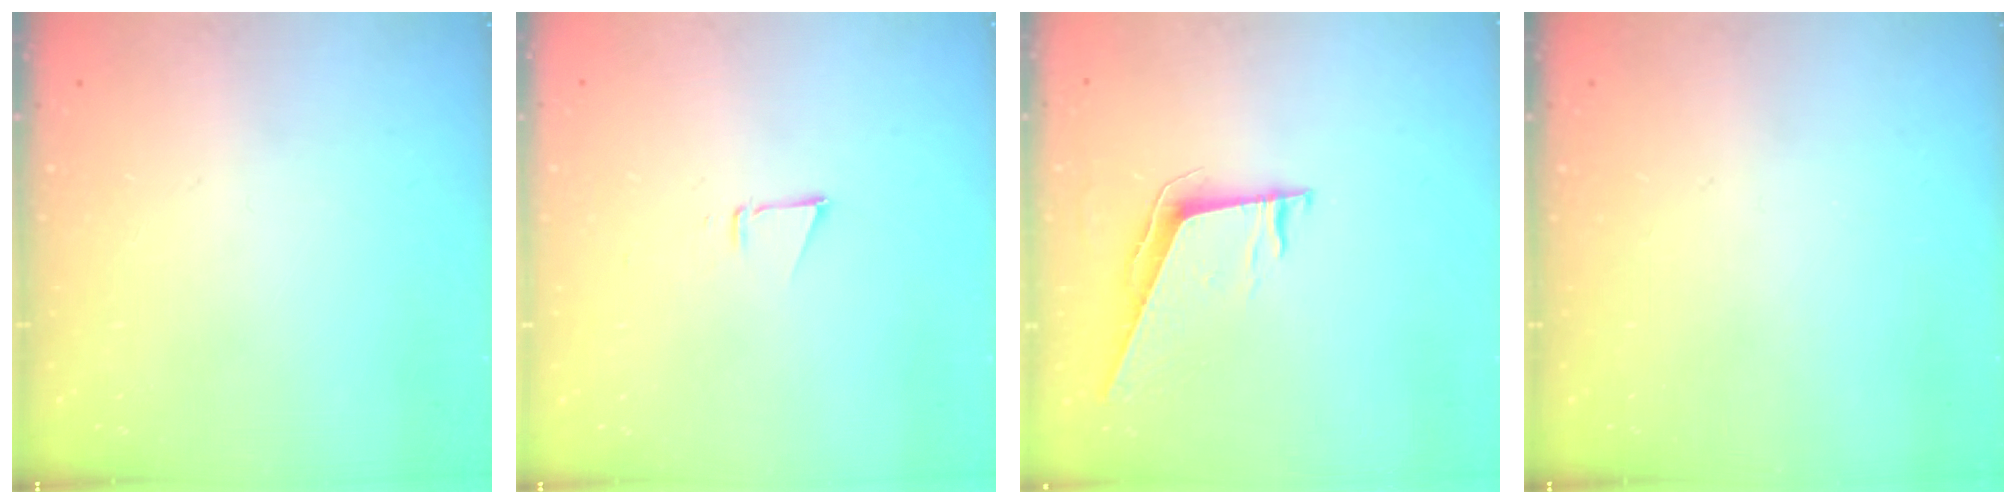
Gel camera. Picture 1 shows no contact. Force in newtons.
{"total": 3.0, "press": 2.9, "slide": 0.8}
{"total": 8.4, "press": 7.9, "slide": 2.9}
{"total": 0.0}